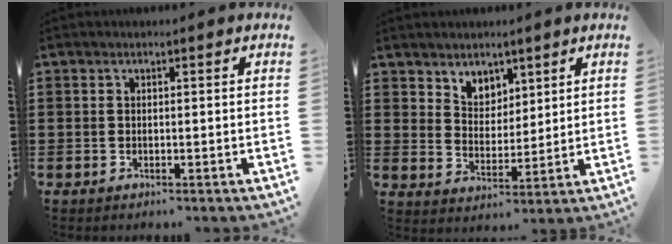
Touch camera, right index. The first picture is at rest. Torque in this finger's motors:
{"motor_torque": [0.42, 0.45, 0.12, 0.01]}